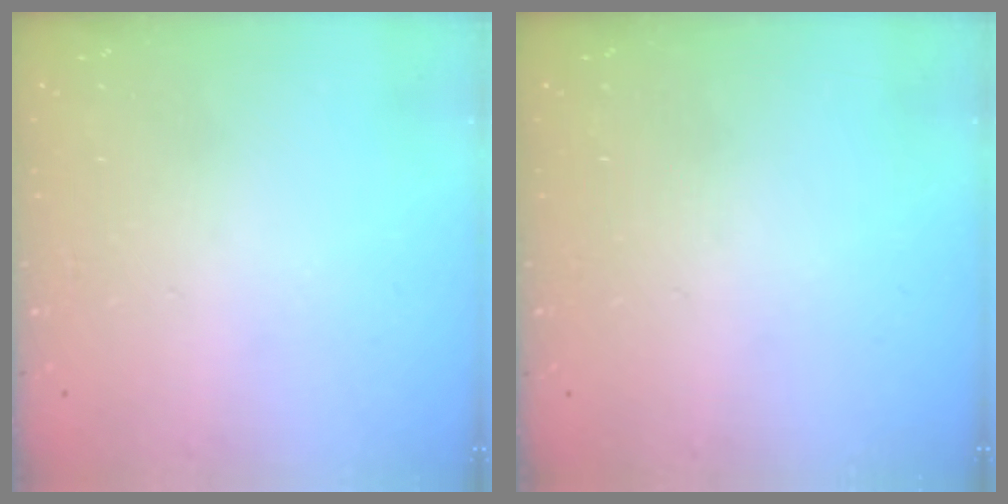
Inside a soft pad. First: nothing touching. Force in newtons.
{"total": 0.0}